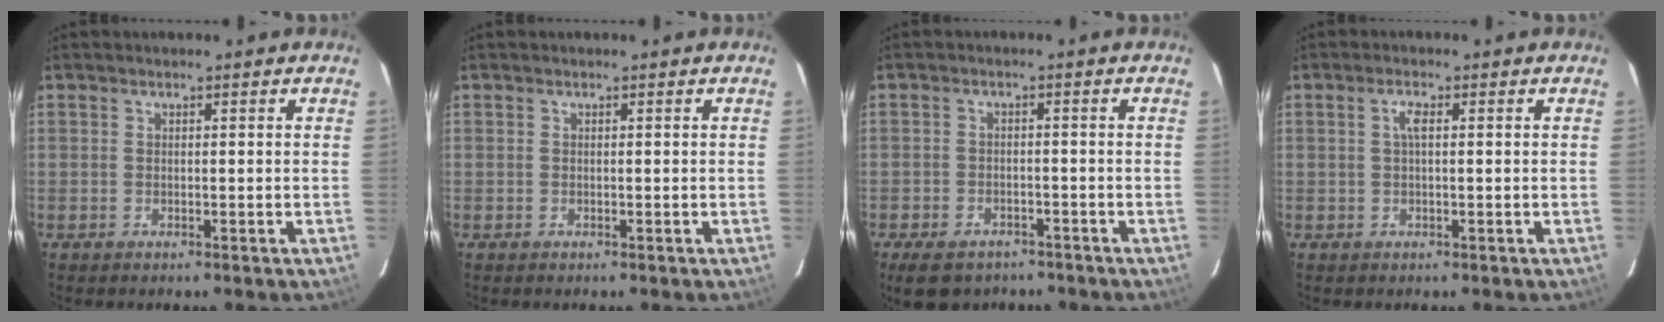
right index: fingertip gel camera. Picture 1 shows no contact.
{"total": 0.0}
{"total": 7.9, "force": [-5.8, 4.4, 3.1], "torque": [-0.077, -0.001, -0.084]}
{"total": 1.9, "force": [0.3, 0.4, 1.8], "torque": [-0.037, 0.005, 0.004]}